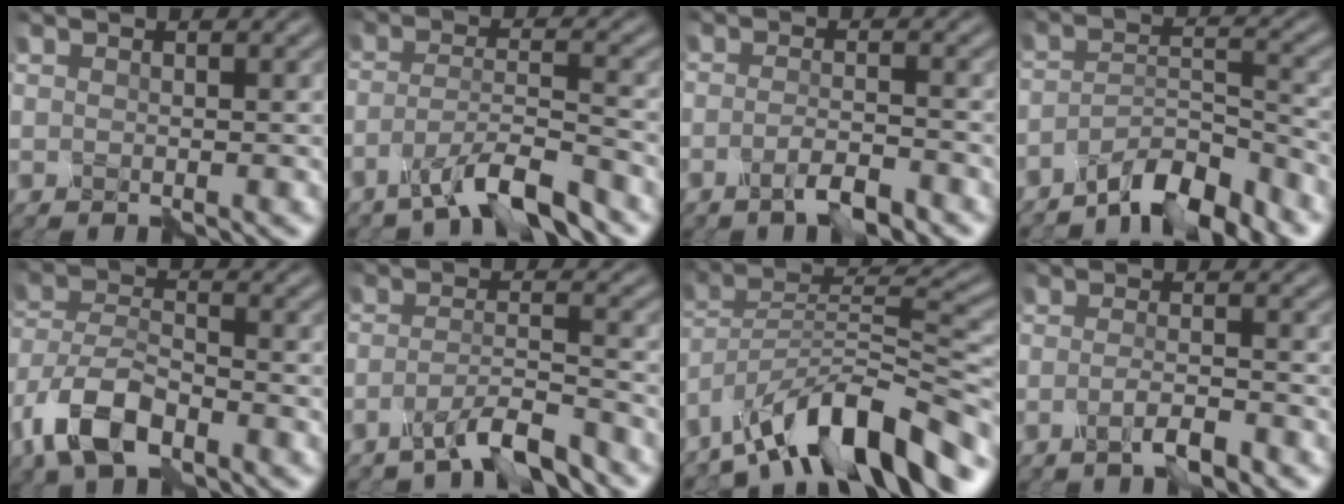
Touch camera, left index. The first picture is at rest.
{"total": 6.2, "force": [-4.5, 1.1, 4.0], "torque": [-0.072, 0.001, -0.086]}
{"total": 3.1, "force": [-1.9, 0.7, 2.3], "torque": [-0.044, 0.002, -0.040]}
{"total": 6.7, "force": [-5.3, 1.6, 3.7], "torque": [-0.062, 0.004, -0.094]}
{"total": 7.5, "force": [-4.4, 3.6, 4.9], "torque": [-0.101, 0.003, -0.096]}
{"total": 5.1, "force": [-3.8, 0.9, 3.3], "torque": [-0.056, 0.003, -0.074]}
{"total": 12.1, "force": [-9.0, 3.6, 7.3], "torque": [-0.106, 0.021, -0.165]}
{"total": 3.0, "force": [-1.6, 0.7, 2.4], "torque": [-0.043, 0.001, -0.035]}